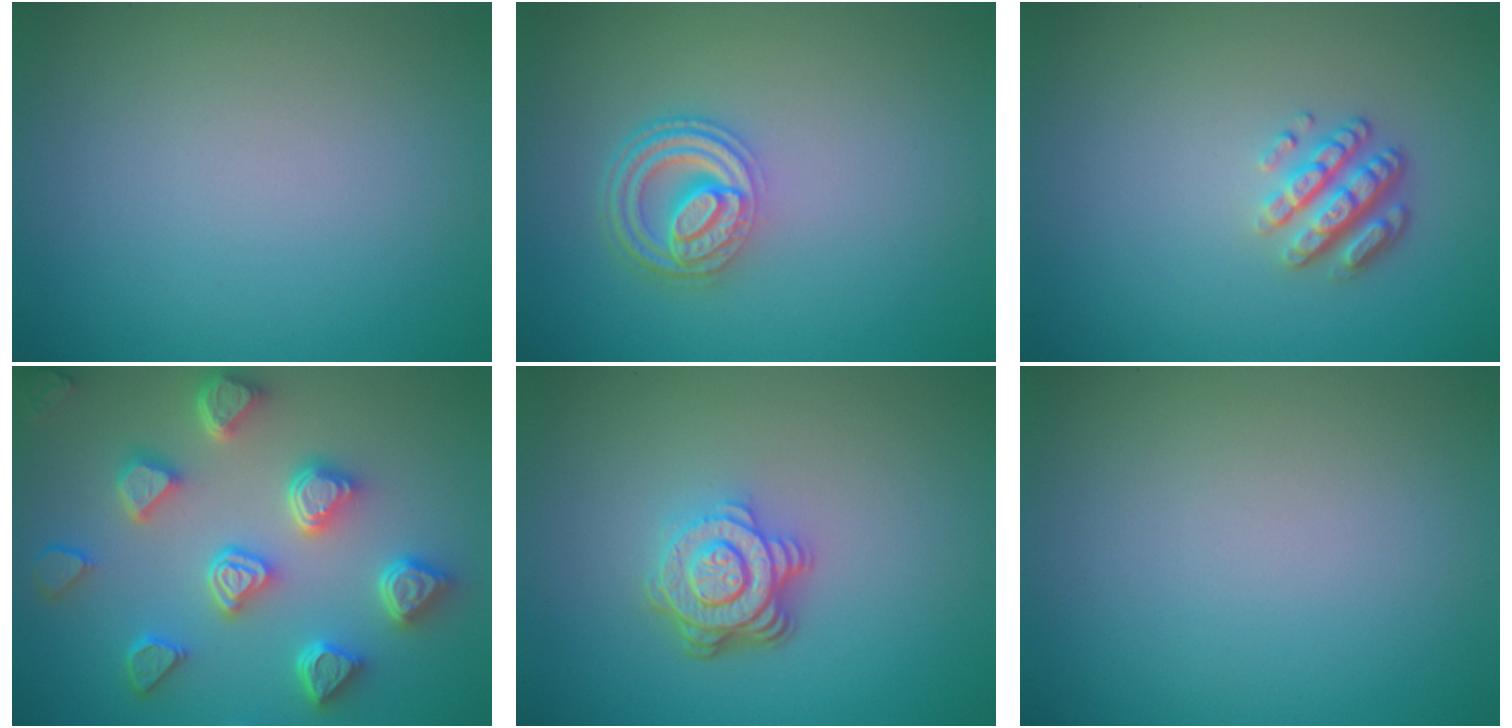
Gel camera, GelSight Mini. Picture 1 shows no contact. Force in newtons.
{"total": 4.5, "press": 3.4, "slide": 2.9}
{"total": 2.9, "press": 2.4, "slide": 1.7}
{"total": 7.1, "press": 5.8, "slide": 4.1}
{"total": 4.7, "press": 3.4, "slide": 3.3}
{"total": 0.0}